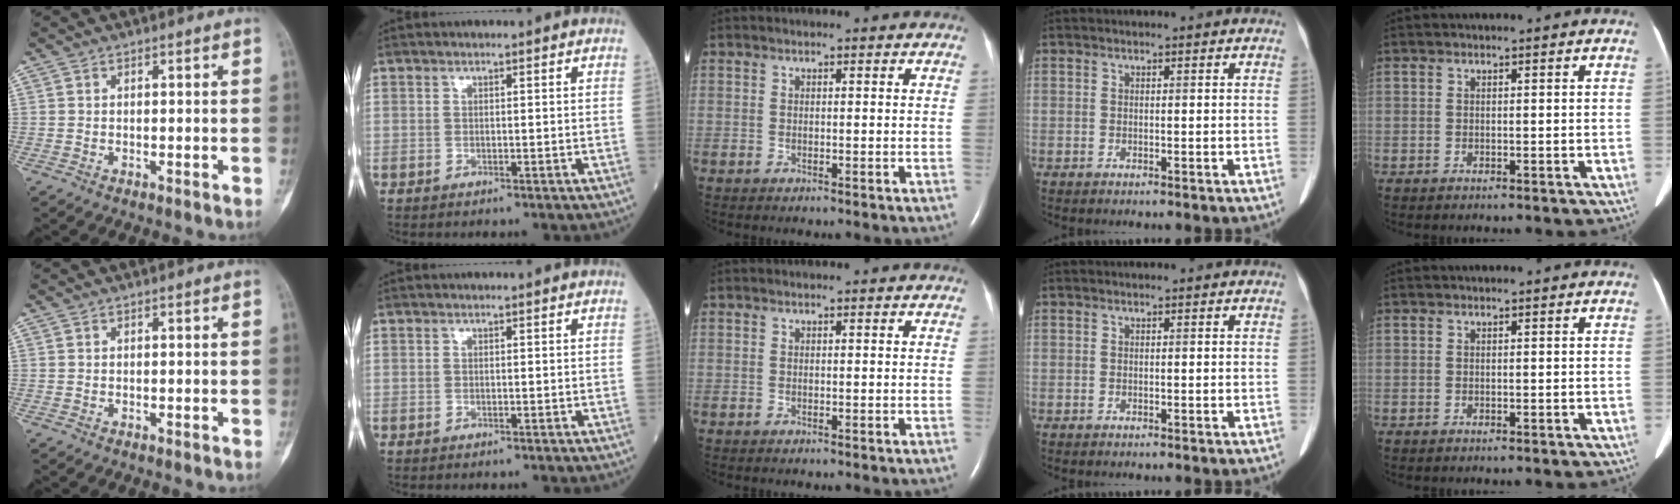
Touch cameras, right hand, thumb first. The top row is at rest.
{}